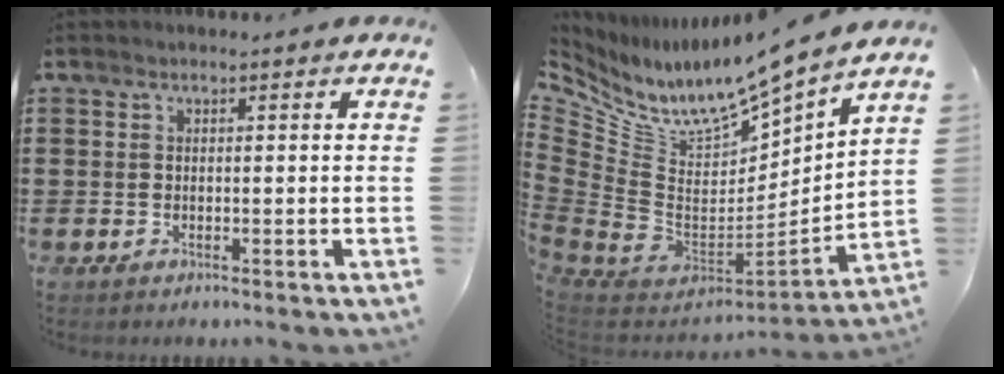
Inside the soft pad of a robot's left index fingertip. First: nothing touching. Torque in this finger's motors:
{"motor_torque": [-0.52, 0.31, 0.08, 0.03]}